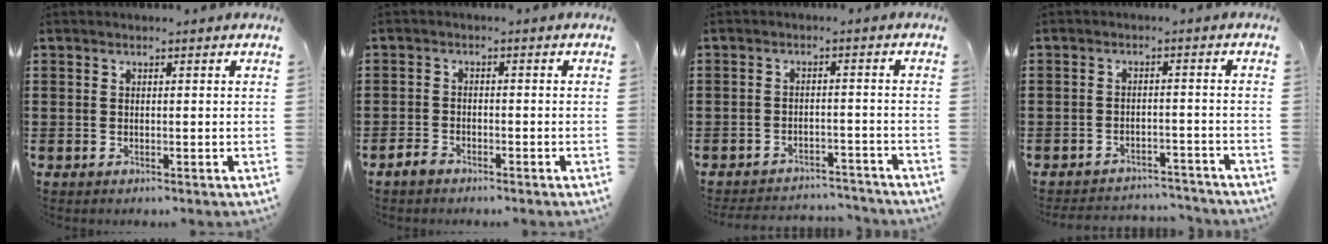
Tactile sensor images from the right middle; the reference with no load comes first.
{"total": 1.9, "force": [-1.6, 0.8, 0.8], "torque": [-0.024, -0.001, -0.033]}
{"total": 3.3, "force": [-3.3, 0.3, 0.0], "torque": [-0.007, 0.001, -0.070]}
{"total": 3.2, "force": [-3.2, 0.2, 0.0], "torque": [-0.007, 0.000, -0.068]}